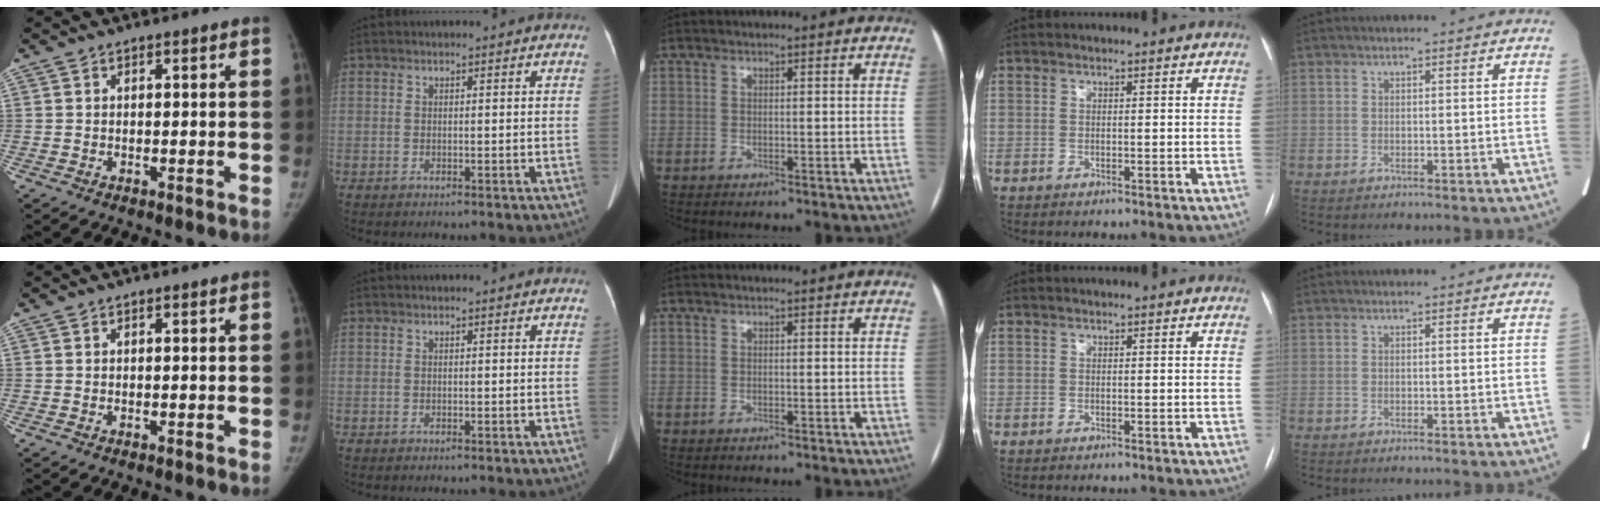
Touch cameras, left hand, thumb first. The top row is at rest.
{}